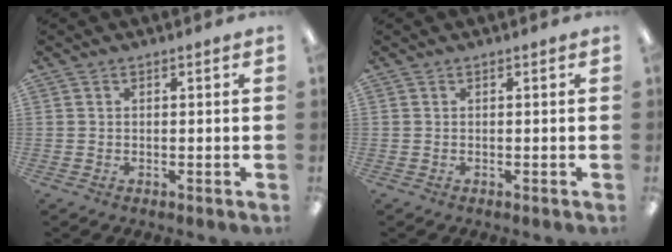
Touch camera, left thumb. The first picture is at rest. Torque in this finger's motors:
{"motor_torque": [0.00, 0.00, 0.05, -0.05, 0.00]}